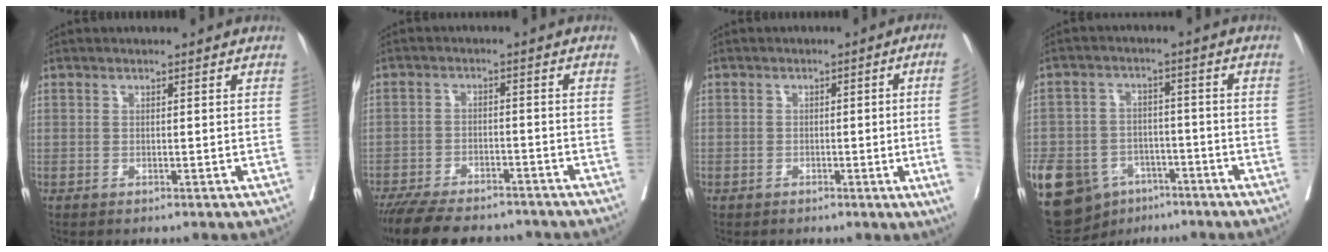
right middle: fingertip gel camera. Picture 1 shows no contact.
{"total": 14.2, "force": [-12.2, 4.3, 5.8], "torque": [-0.112, -0.007, -0.178]}
{"total": 7.5, "force": [-1.3, -1.4, 7.2], "torque": [-0.073, -0.006, -0.022]}
{"total": 20.0, "force": [-10.6, 14.2, 9.5], "torque": [-0.249, 0.000, -0.160]}